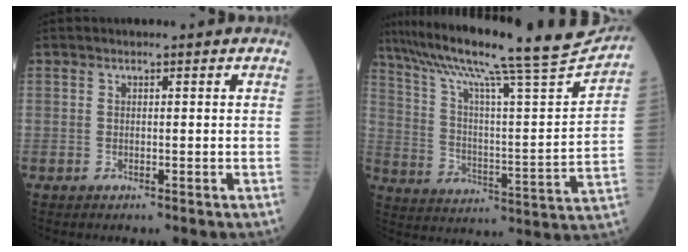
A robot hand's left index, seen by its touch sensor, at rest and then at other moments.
{"total": 24.7, "force": [21.5, -0.6, 12.0], "torque": [-0.206, -0.043, 0.311]}